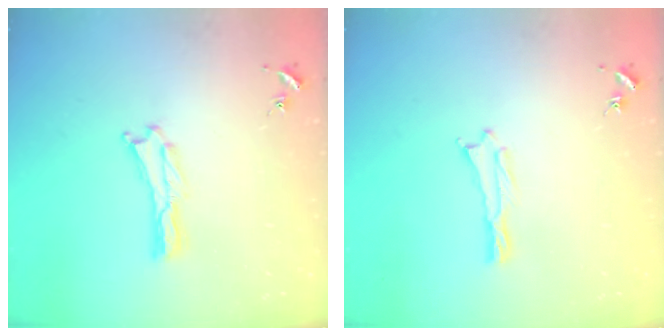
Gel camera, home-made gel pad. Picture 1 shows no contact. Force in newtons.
{"total": 0.5, "press": 0.5, "slide": 0.2}